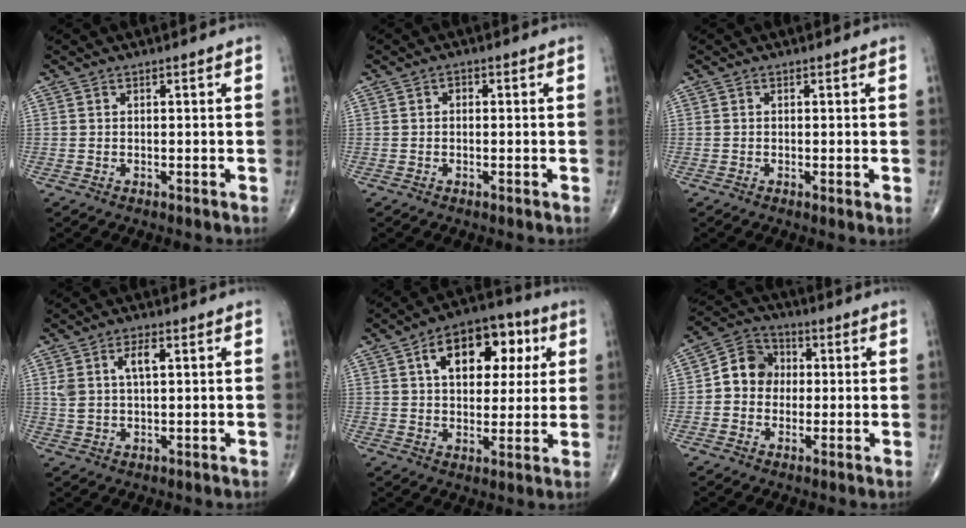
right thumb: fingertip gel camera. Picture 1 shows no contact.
{"total": 0.9, "force": [0.0, 0.7, 0.6], "torque": [0.002, 0.003, -0.006]}
{"total": 1.1, "force": [-0.1, 0.1, 1.1], "torque": [-0.022, -0.006, -0.004]}
{"total": 5.6, "force": [1.9, 2.5, 4.6], "torque": [-0.091, 0.003, 0.040]}
{"total": 15.6, "force": [5.2, 9.3, 11.3], "torque": [-0.124, 0.007, 0.074]}
{"total": 8.3, "force": [0.1, 7.2, 4.0], "torque": [-0.044, 0.025, -0.013]}